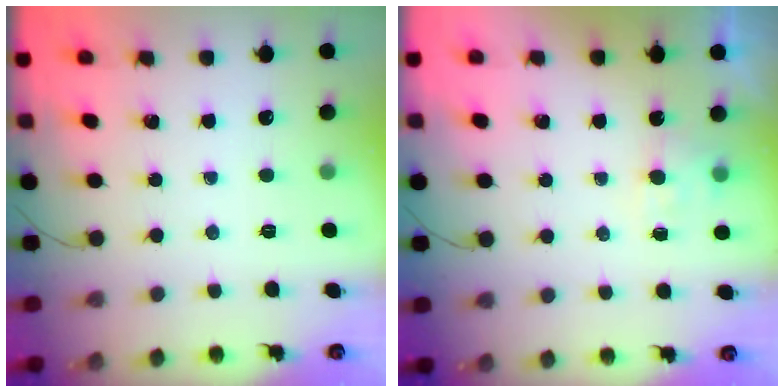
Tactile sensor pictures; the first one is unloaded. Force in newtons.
{"total": 2.6, "press": 2.4, "slide": 1.1}